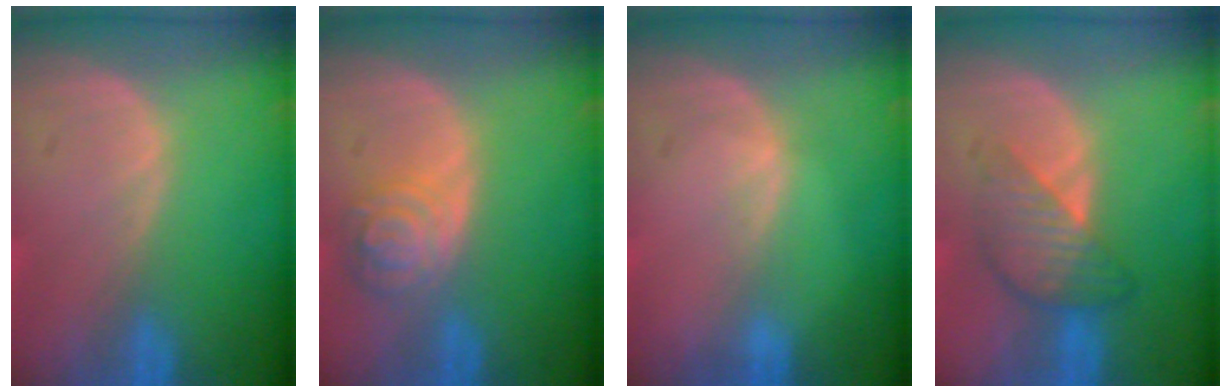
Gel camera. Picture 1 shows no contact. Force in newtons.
{"total": 5.3, "press": 4.8, "slide": 2.4}
{"total": 0.6, "press": 0.5, "slide": 0.2}
{"total": 5.0, "press": 5.0, "slide": 0.1}